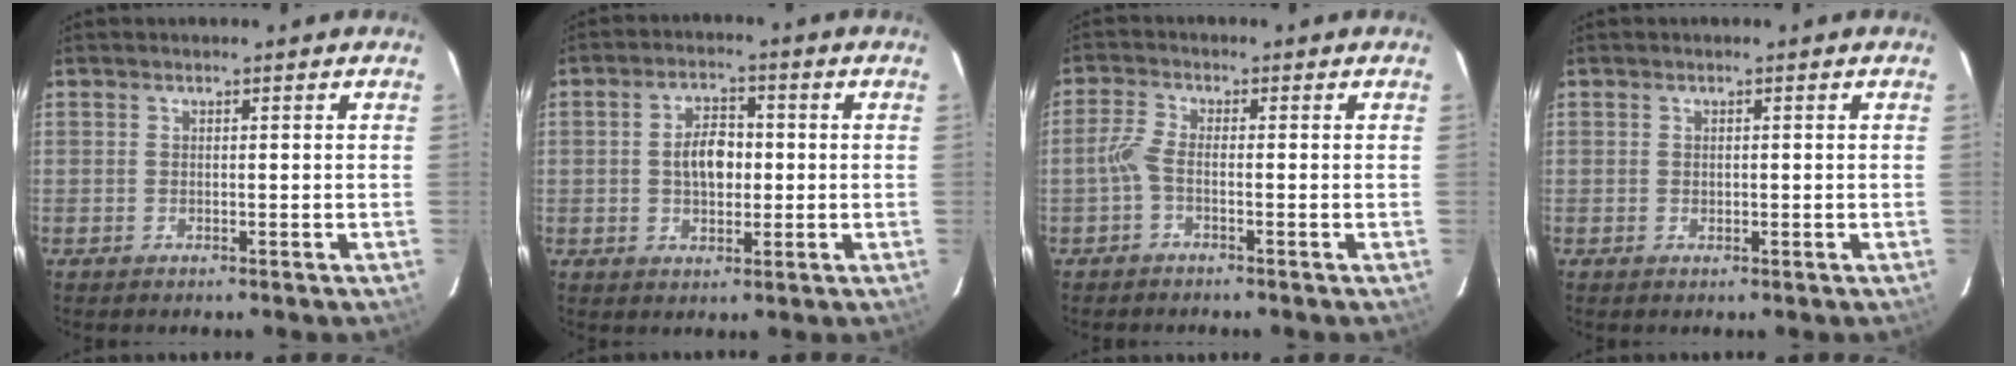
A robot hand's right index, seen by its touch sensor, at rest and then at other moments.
{"total": 6.2, "force": [0.0, 3.7, 4.9], "torque": [-0.088, 0.013, 0.004]}
{"total": 2.5, "force": [-1.3, 0.5, 2.1], "torque": [-0.057, 0.006, -0.030]}
{"total": 0.6, "force": [0.0, 0.5, 0.3], "torque": [-0.002, 0.002, 0.002]}